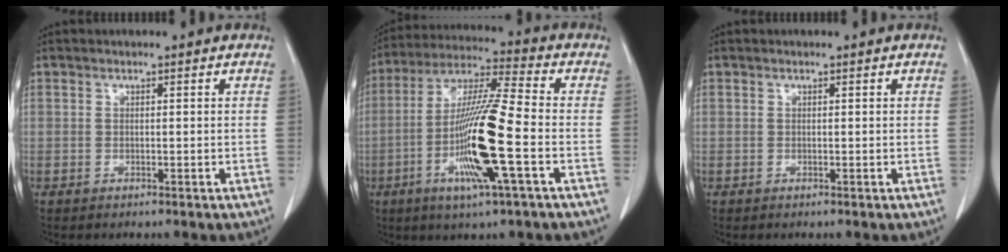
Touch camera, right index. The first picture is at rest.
{"total": 15.4, "force": [-4.4, 0.1, 14.8], "torque": [-0.292, -0.012, -0.089]}
{"total": 0.0}